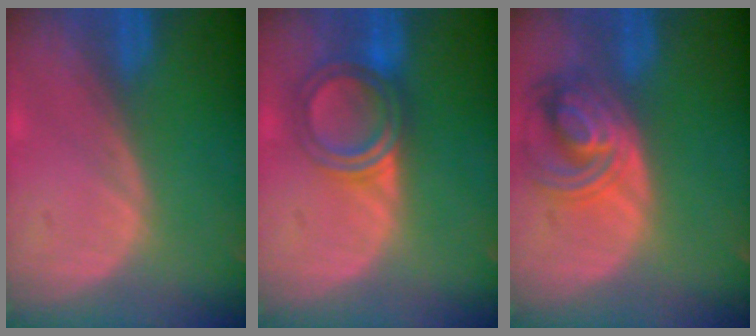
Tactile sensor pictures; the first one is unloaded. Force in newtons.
{"total": 5.7, "press": 5.6, "slide": 1.1}
{"total": 7.8, "press": 6.9, "slide": 3.6}